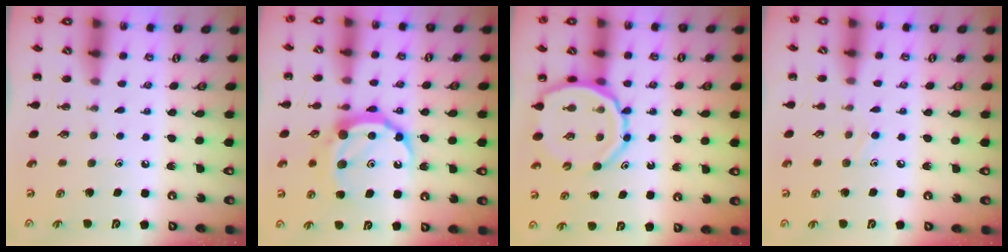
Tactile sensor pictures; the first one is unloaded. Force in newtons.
{"total": 13.7, "press": 13.7, "slide": 0.9}
{"total": 12.9, "press": 12.5, "slide": 3.2}
{"total": 6.3, "press": 5.9, "slide": 2.2}